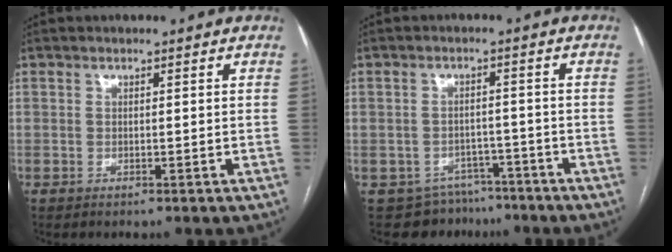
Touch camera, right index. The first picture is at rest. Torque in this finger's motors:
{"motor_torque": [-0.35, -0.19, -0.08, -0.05]}